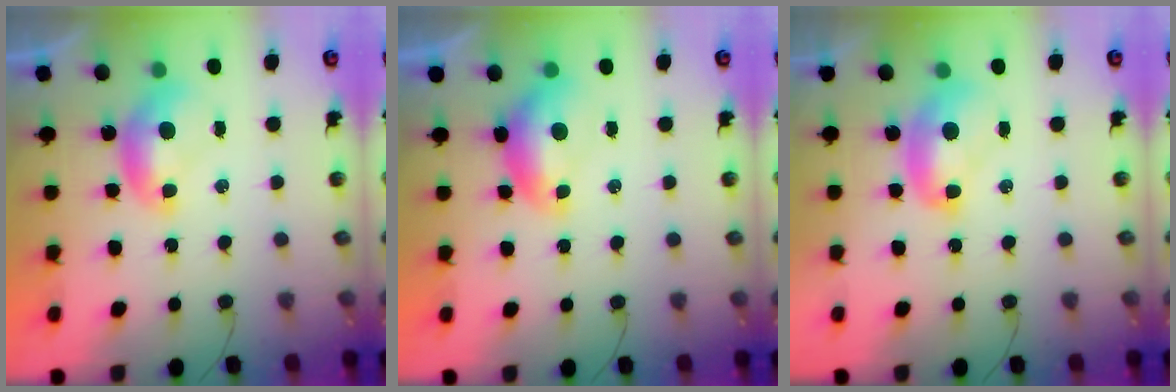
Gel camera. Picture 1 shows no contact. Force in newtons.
{"total": 0.0}
{"total": 2.3, "press": 2.3, "slide": 0.2}